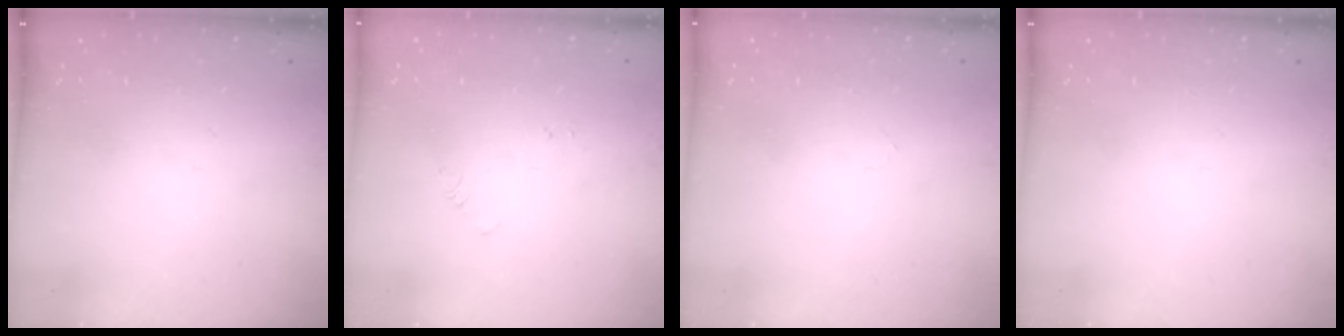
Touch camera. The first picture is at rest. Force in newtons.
{"total": 2.2, "press": 2.2, "slide": 0.2}
{"total": 0.0}
{"total": 0.0}